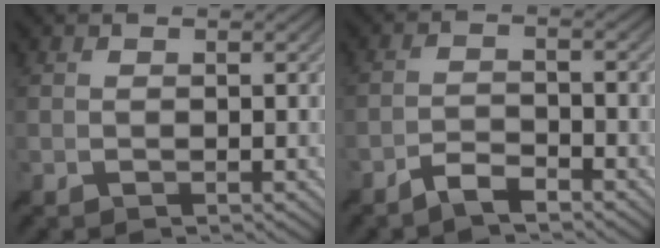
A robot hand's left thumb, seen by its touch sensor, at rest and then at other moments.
{"total": 3.2, "force": [-2.7, 0.7, 1.7], "torque": [-0.035, 0.002, -0.058]}